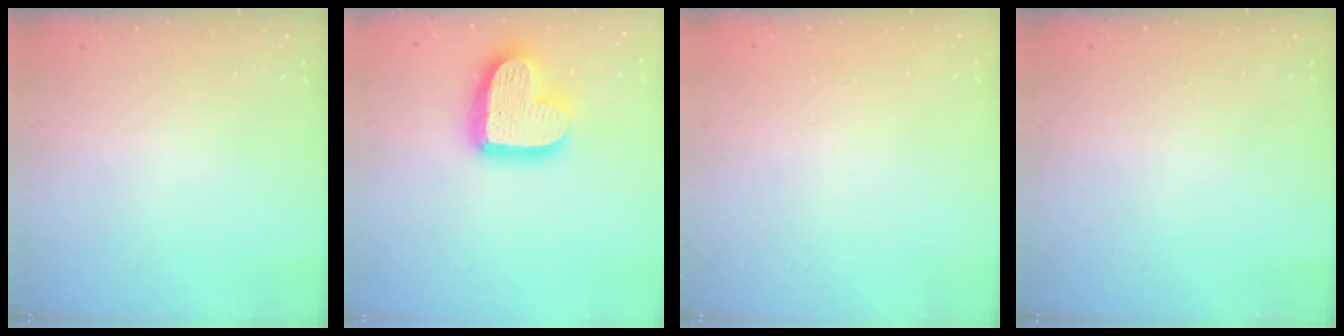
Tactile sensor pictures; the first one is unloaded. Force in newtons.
{"total": 18.6, "press": 18.6, "slide": 1.3}
{"total": 0.0}
{"total": 0.0}